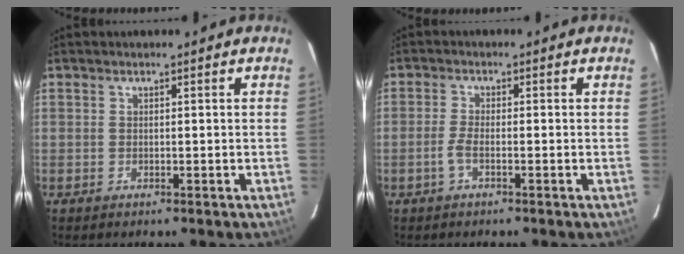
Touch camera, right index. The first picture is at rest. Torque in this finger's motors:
{"motor_torque": [-0.04, 0.02, 0.10, 0.00]}